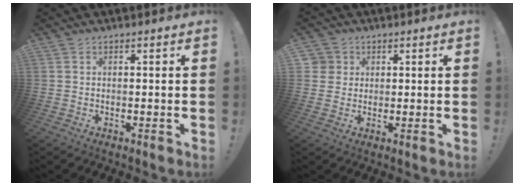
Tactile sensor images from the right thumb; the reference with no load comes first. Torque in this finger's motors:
{"motor_torque": [-0.10, 0.12, 0.22, -0.13, 0.00]}